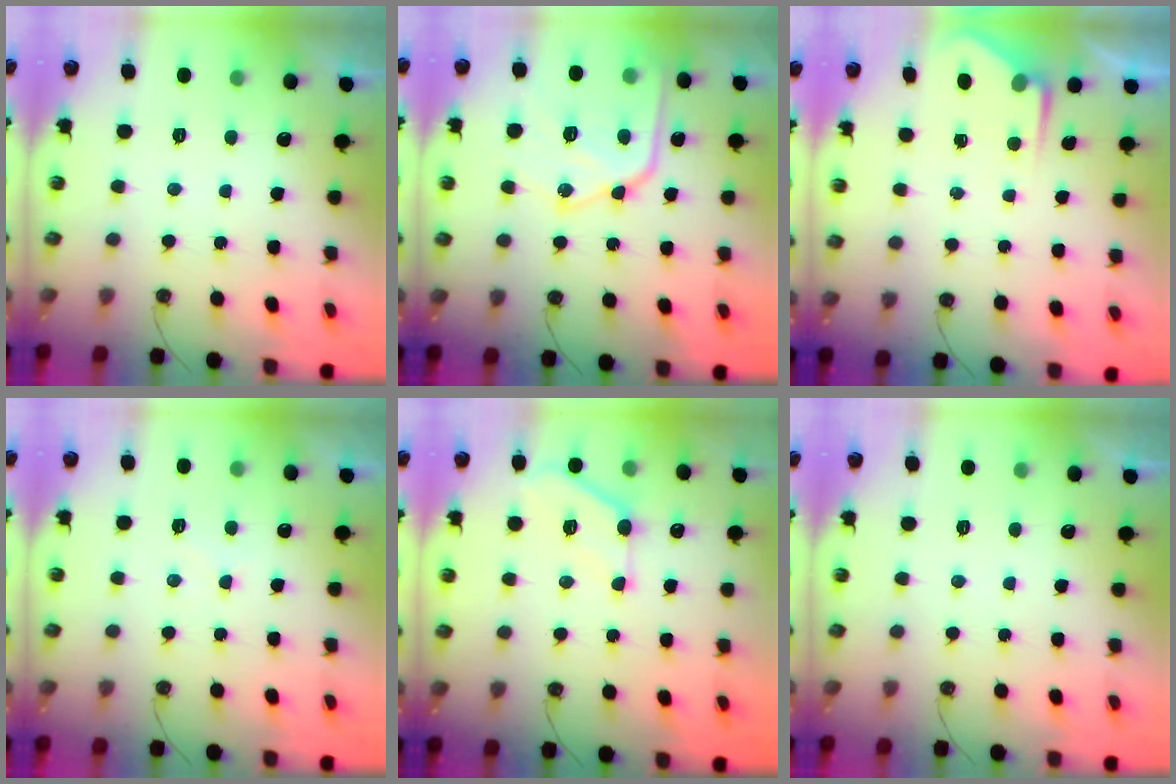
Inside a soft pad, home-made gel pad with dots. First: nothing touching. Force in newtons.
{"total": 18.3, "press": 18.3, "slide": 1.3}
{"total": 4.2, "press": 4.2, "slide": 0.5}
{"total": 4.7, "press": 4.6, "slide": 0.6}
{"total": 10.0, "press": 10.0, "slide": 0.3}
{"total": 0.0}